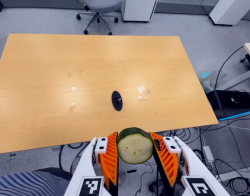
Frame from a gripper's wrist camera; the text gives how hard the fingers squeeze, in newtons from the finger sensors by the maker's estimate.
{"total": 11.9, "left": 12.0, "right": 11.8}